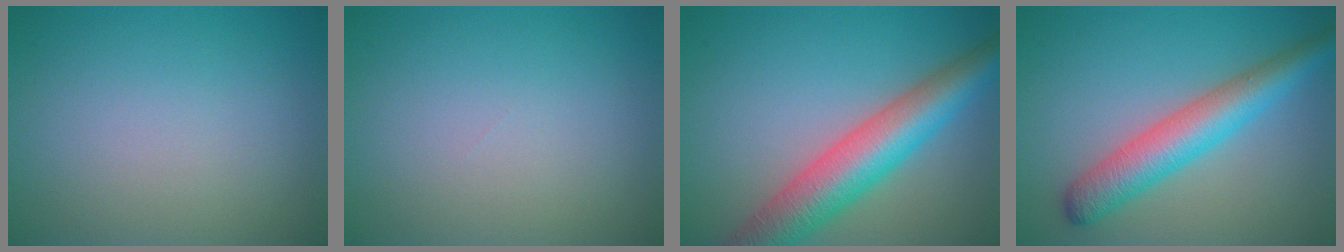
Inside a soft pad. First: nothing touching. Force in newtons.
{"total": 0.0}
{"total": 8.0, "press": 8.0, "slide": 0.3}
{"total": 5.5, "press": 5.5, "slide": 0.3}